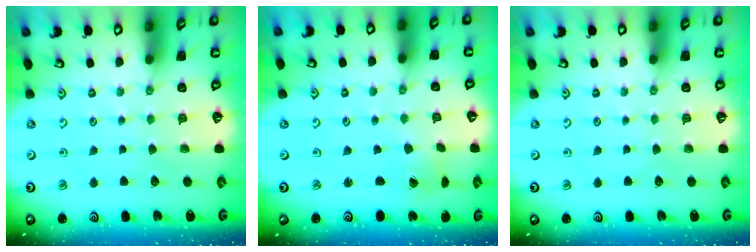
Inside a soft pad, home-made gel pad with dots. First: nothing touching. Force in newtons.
{"total": 1.1, "press": 1.0, "slide": 0.4}
{"total": 0.0}